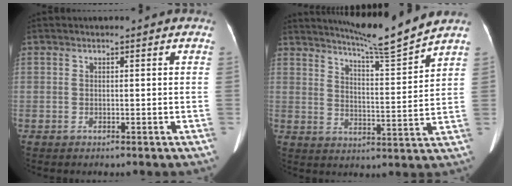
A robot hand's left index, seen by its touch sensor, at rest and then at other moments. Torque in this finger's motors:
{"motor_torque": [0.31, -1.83, 0.04, 0.07]}